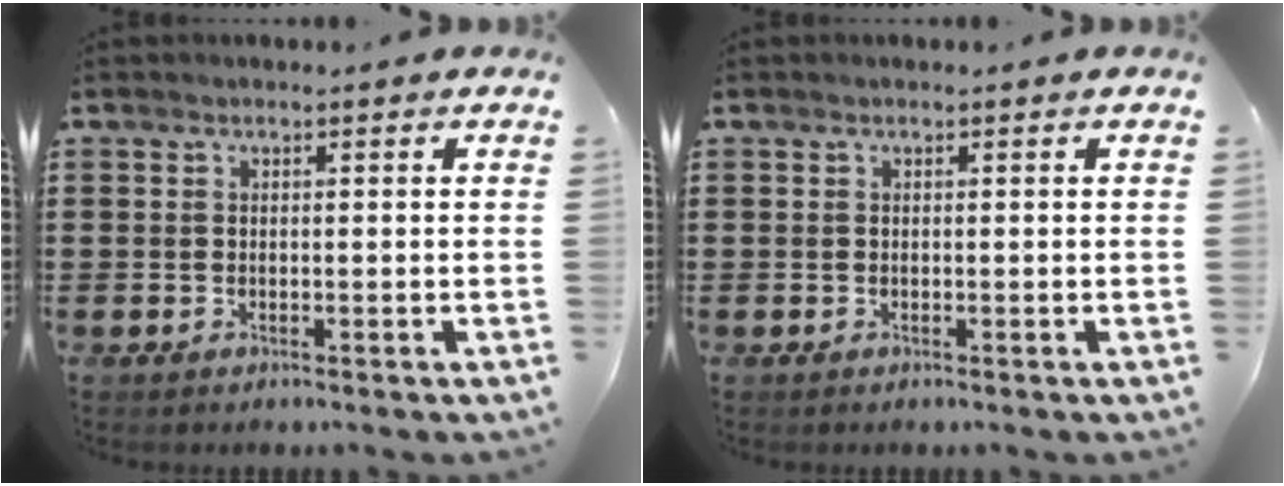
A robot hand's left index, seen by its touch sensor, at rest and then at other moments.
{"total": 0.0}